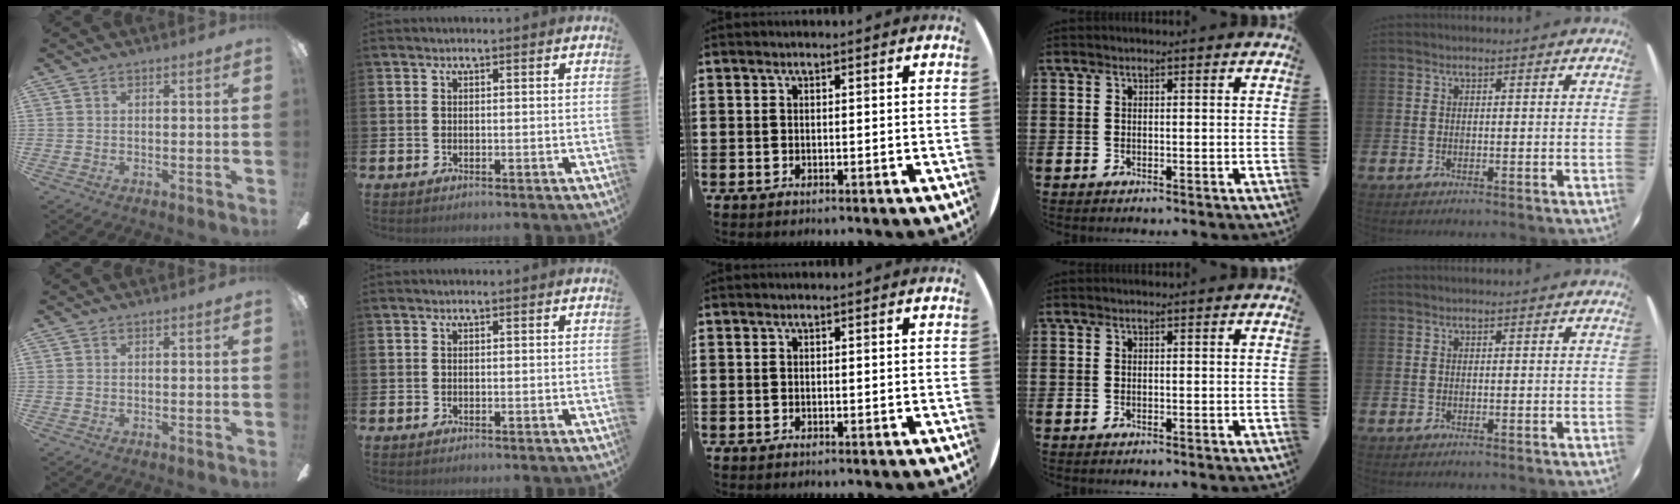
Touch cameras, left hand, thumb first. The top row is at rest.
{}